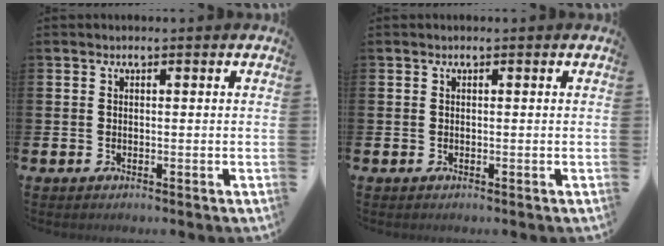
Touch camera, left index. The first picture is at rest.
{"total": 0.0}